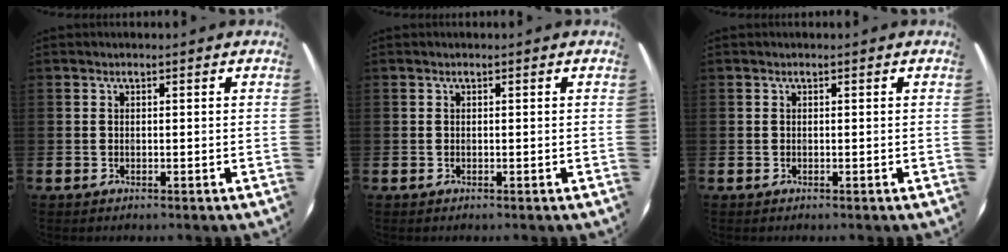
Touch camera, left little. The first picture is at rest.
{"total": 0.0}
{"total": 0.0}